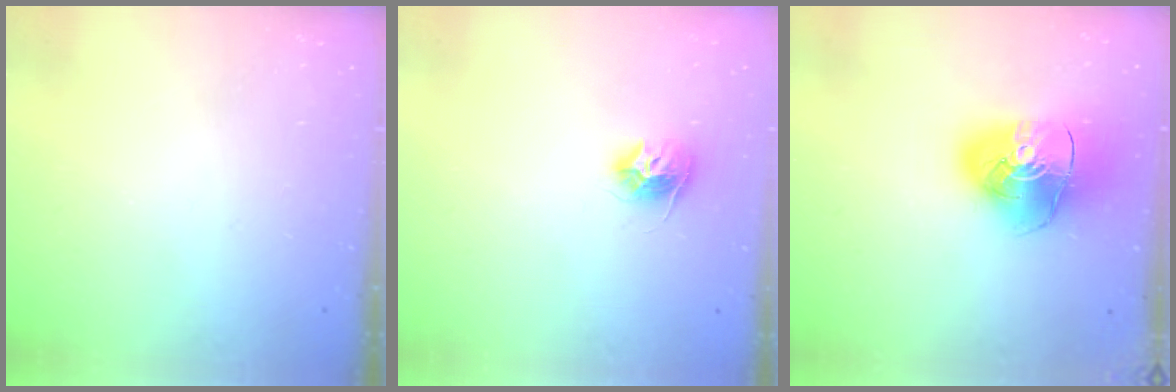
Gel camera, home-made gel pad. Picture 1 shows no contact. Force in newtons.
{"total": 9.6, "press": 9.6, "slide": 0.6}
{"total": 14.6, "press": 14.4, "slide": 2.1}